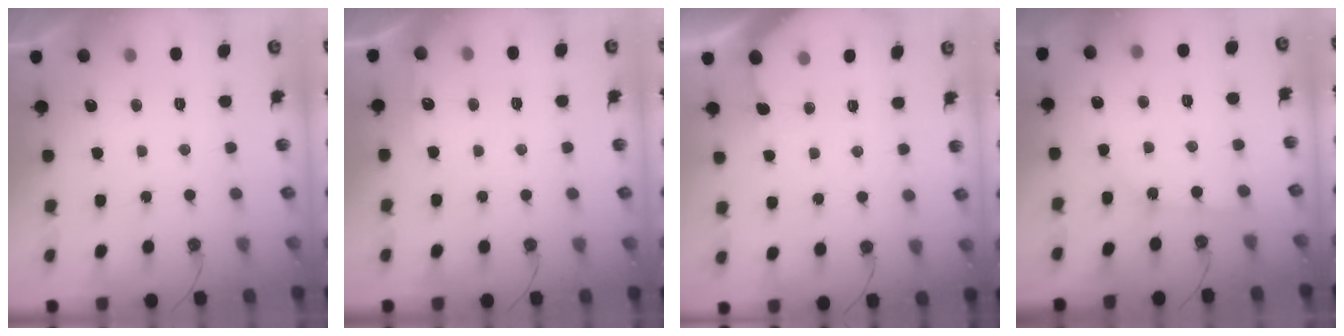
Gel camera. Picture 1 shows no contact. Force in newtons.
{"total": 4.0, "press": 4.0, "slide": 0.6}
{"total": 2.7, "press": 2.7, "slide": 0.3}
{"total": 2.6, "press": 2.6, "slide": 0.3}